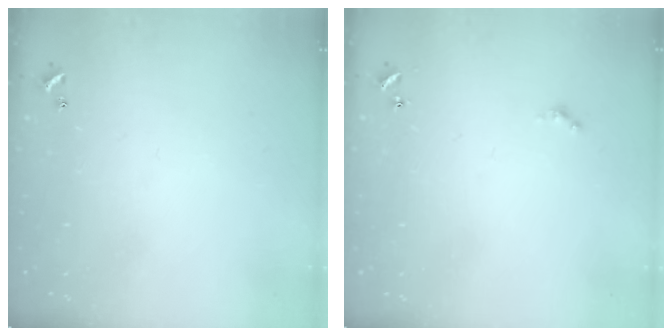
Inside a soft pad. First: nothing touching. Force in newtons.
{"total": 0.0}